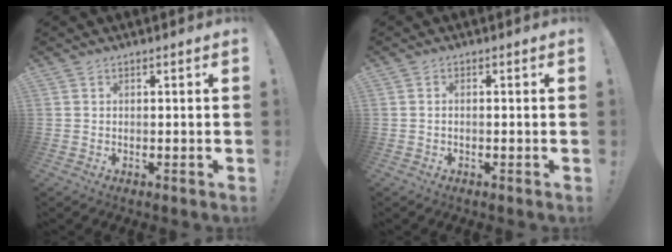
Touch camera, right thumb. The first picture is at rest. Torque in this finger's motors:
{"motor_torque": [-0.17, -0.04, -0.14, 0.15, 0.02]}